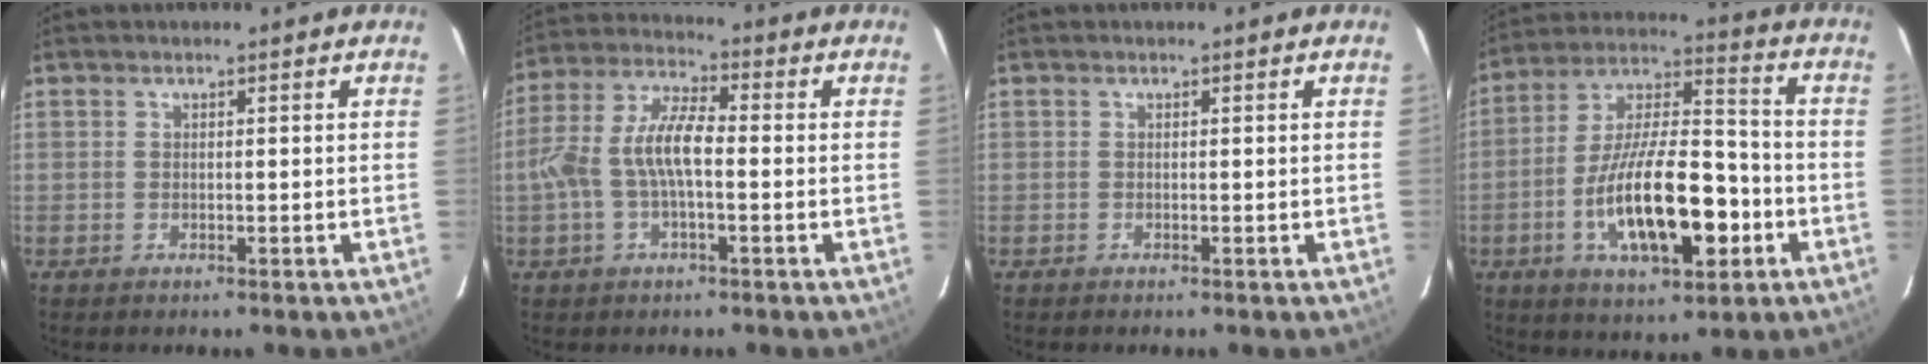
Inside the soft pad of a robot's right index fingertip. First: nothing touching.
{"total": 9.8, "force": [-1.4, 3.6, 9.0], "torque": [-0.193, 0.016, -0.027]}
{"total": 0.0}
{"total": 19.3, "force": [-6.2, 7.4, 16.8], "torque": [-0.310, 0.006, -0.100]}